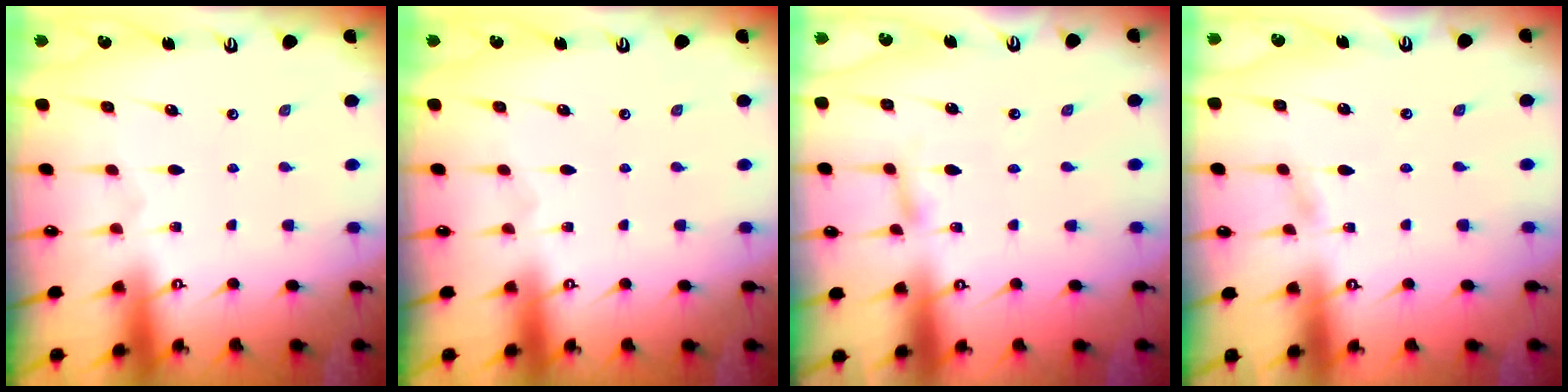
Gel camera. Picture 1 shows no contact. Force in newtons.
{"total": 0.0}
{"total": 2.5, "press": 2.5, "slide": 0.2}
{"total": 1.1, "press": 1.1, "slide": 0.1}